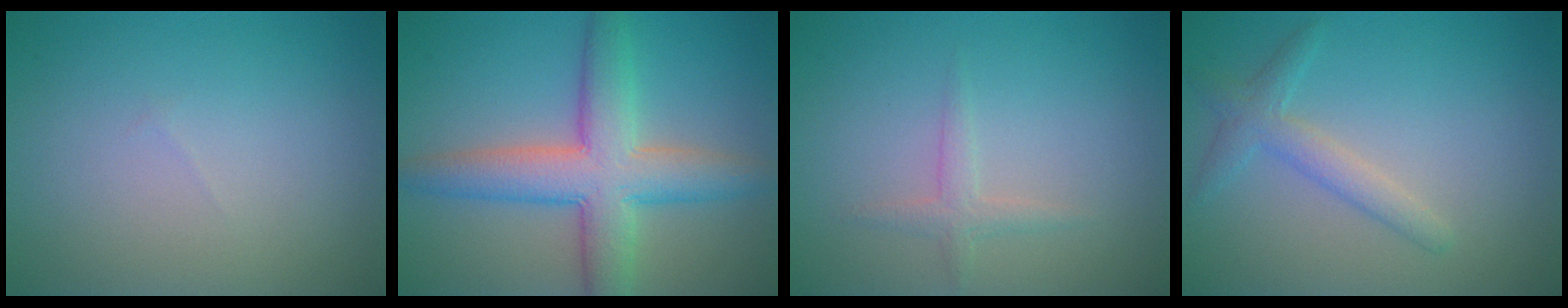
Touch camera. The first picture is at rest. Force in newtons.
{"total": 7.3, "press": 7.3, "slide": 0.3}
{"total": 1.5, "press": 1.5, "slide": 0.1}
{"total": 2.4, "press": 2.4, "slide": 0.0}